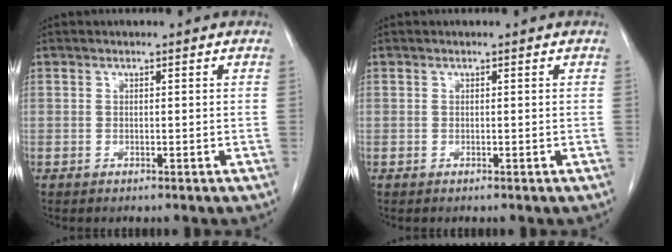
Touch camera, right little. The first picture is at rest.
{"total": 0.0}